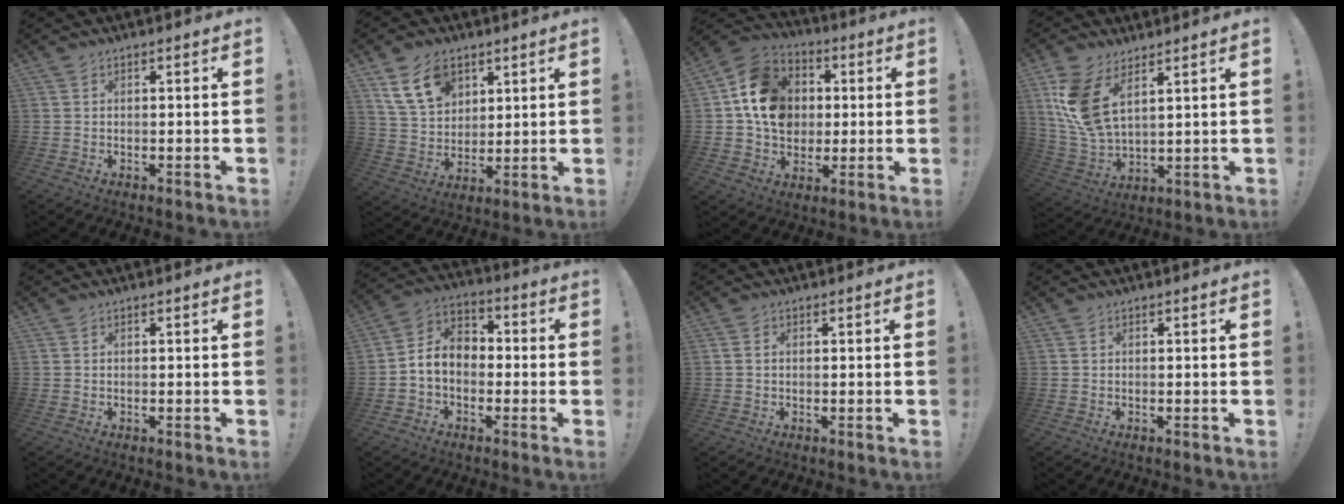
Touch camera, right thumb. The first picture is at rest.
{"total": 13.0, "force": [7.2, 8.8, 6.3], "torque": [-0.116, -0.020, 0.142]}
{"total": 16.7, "force": [2.0, 14.2, 8.7], "torque": [-0.133, 0.008, 0.048]}
{"total": 12.6, "force": [6.3, 6.3, 8.9], "torque": [-0.182, -0.038, 0.121]}
{"total": 0.0}
{"total": 8.8, "force": [-1.1, 7.0, 5.4], "torque": [-0.092, 0.018, -0.012]}
{"total": 0.9, "force": [0.0, 0.8, 0.5], "torque": [-0.018, 0.007, 0.002]}
{"total": 0.0}